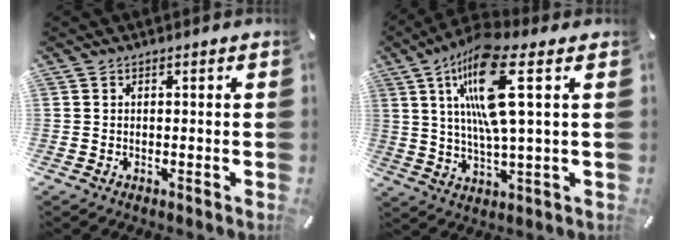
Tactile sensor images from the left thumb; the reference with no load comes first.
{"total": 15.6, "force": [5.5, 3.3, 14.2], "torque": [-0.285, -0.010, 0.083]}